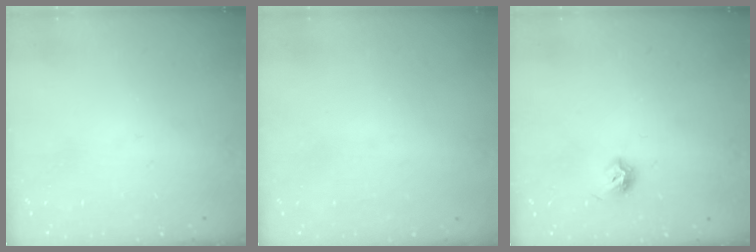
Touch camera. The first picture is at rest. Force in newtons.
{"total": 0.9, "press": 0.9, "slide": 0.1}
{"total": 6.8, "press": 6.7, "slide": 0.8}